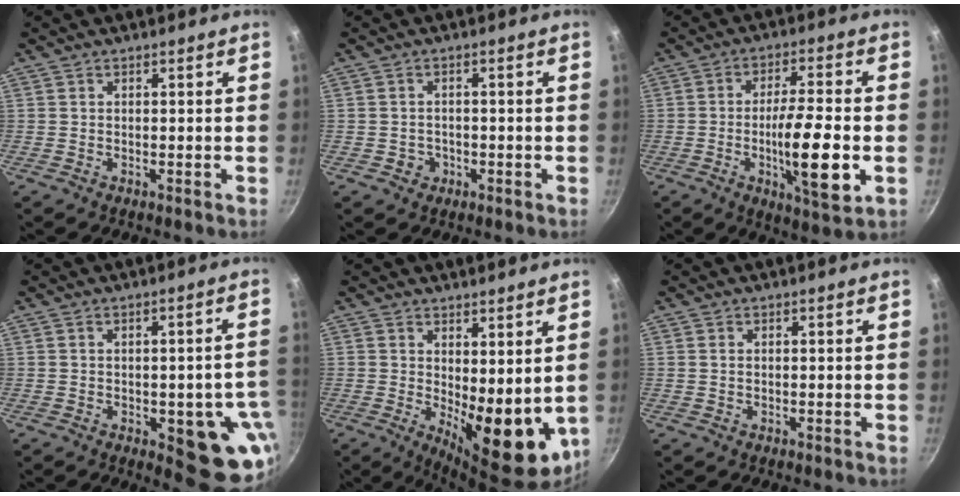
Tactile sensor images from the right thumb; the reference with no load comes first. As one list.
[{"total": 2.4, "force": [-0.8, 2.2, 0.7], "torque": [-0.003, 0.005, -0.007]}, {"total": 14.0, "force": [-3.1, 3.2, 13.2], "torque": [-0.217, 0.008, -0.052]}, {"total": 13.8, "force": [-3.4, 5.7, 12.0], "torque": [-0.085, 0.005, -0.039]}, {"total": 12.3, "force": [1.1, 5.4, 11.0], "torque": [-0.125, -0.031, 0.030]}, {"total": 0.6, "force": [0.2, 0.4, 0.4], "torque": [-0.008, 0.001, 0.003]}]